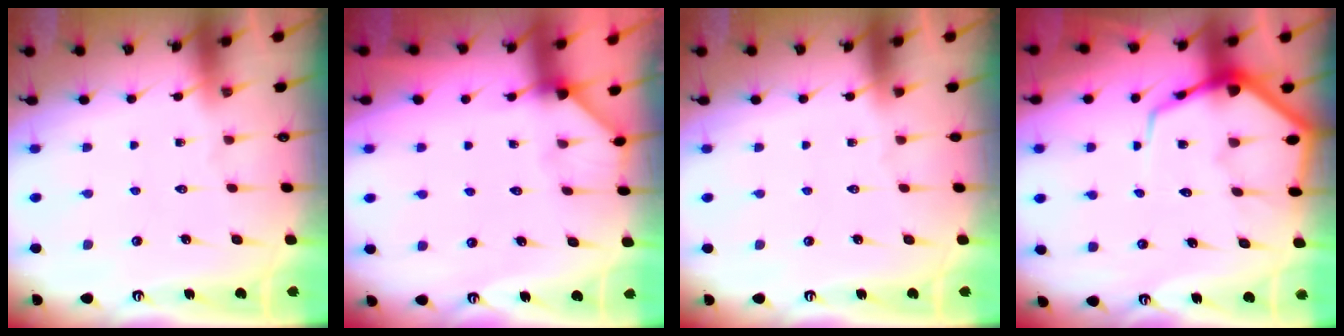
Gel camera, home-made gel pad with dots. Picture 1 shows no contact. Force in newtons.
{"total": 2.0, "press": 2.0, "slide": 0.3}
{"total": 0.0}
{"total": 9.1, "press": 9.1, "slide": 0.9}